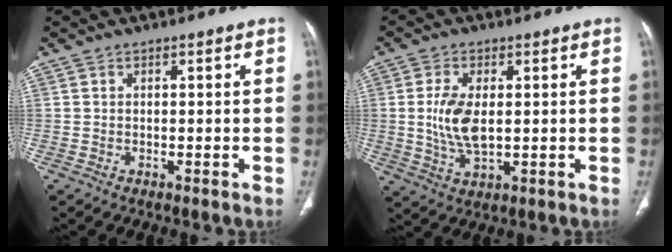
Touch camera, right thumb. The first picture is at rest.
{"total": 8.1, "force": [0.6, 4.0, 7.0], "torque": [-0.149, -0.010, 0.017]}